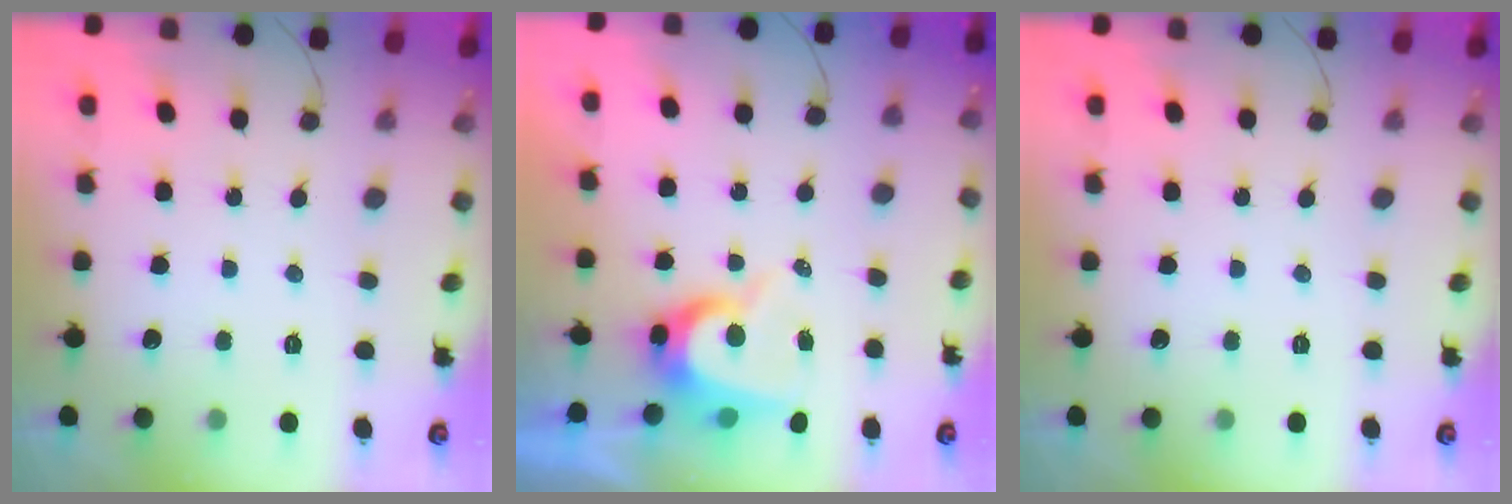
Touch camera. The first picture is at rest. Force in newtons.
{"total": 7.7, "press": 7.7, "slide": 0.7}
{"total": 0.0}